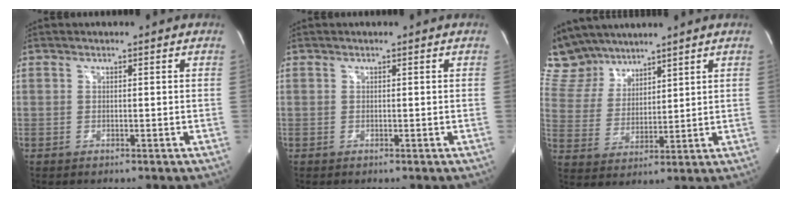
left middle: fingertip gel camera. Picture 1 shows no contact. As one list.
[{"total": 0.0}, {"total": 9.9, "force": [8.9, 4.0, 1.4], "torque": [-0.044, 0.018, 0.190]}]